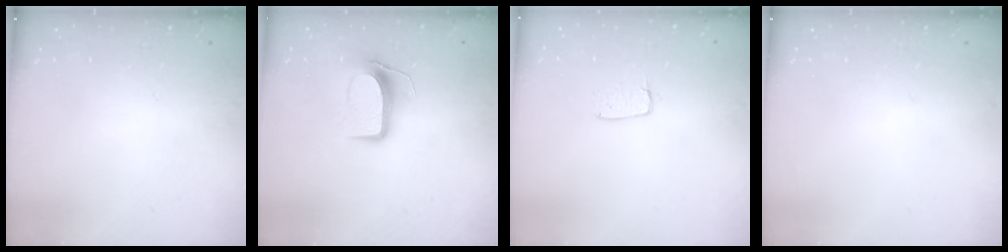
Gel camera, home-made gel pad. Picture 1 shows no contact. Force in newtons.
{"total": 9.5, "press": 9.5, "slide": 0.3}
{"total": 3.9, "press": 3.9, "slide": 0.3}
{"total": 0.0}